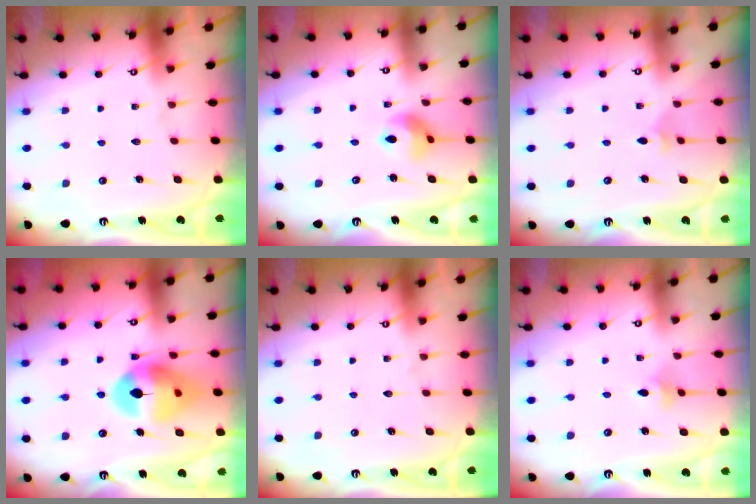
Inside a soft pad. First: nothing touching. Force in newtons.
{"total": 7.7, "press": 7.7, "slide": 0.3}
{"total": 2.2, "press": 2.1, "slide": 0.6}
{"total": 14.7, "press": 14.6, "slide": 1.6}
{"total": 0.0}
{"total": 2.6, "press": 2.5, "slide": 0.5}